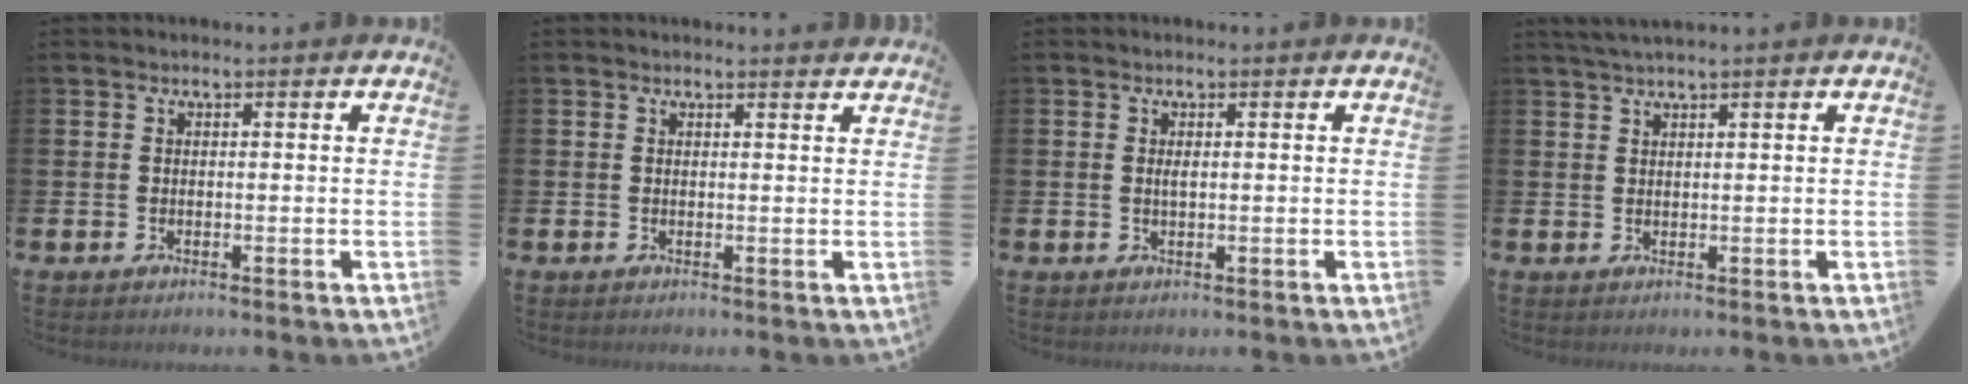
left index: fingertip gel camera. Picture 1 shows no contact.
{"total": 0.9, "force": [0.9, 0.0, 0.2], "torque": [0.009, -0.005, 0.013]}
{"total": 0.8, "force": [0.2, 0.2, 0.7], "torque": [-0.008, -0.002, 0.002]}
{"total": 1.3, "force": [1.1, -0.1, 0.6], "torque": [-0.015, 0.003, 0.020]}